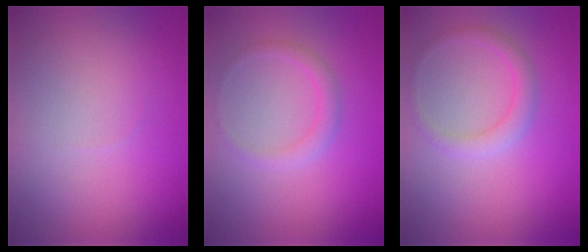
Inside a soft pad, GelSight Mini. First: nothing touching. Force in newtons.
{"total": 1.6, "press": 1.6, "slide": 0.2}
{"total": 1.9, "press": 1.9, "slide": 0.1}